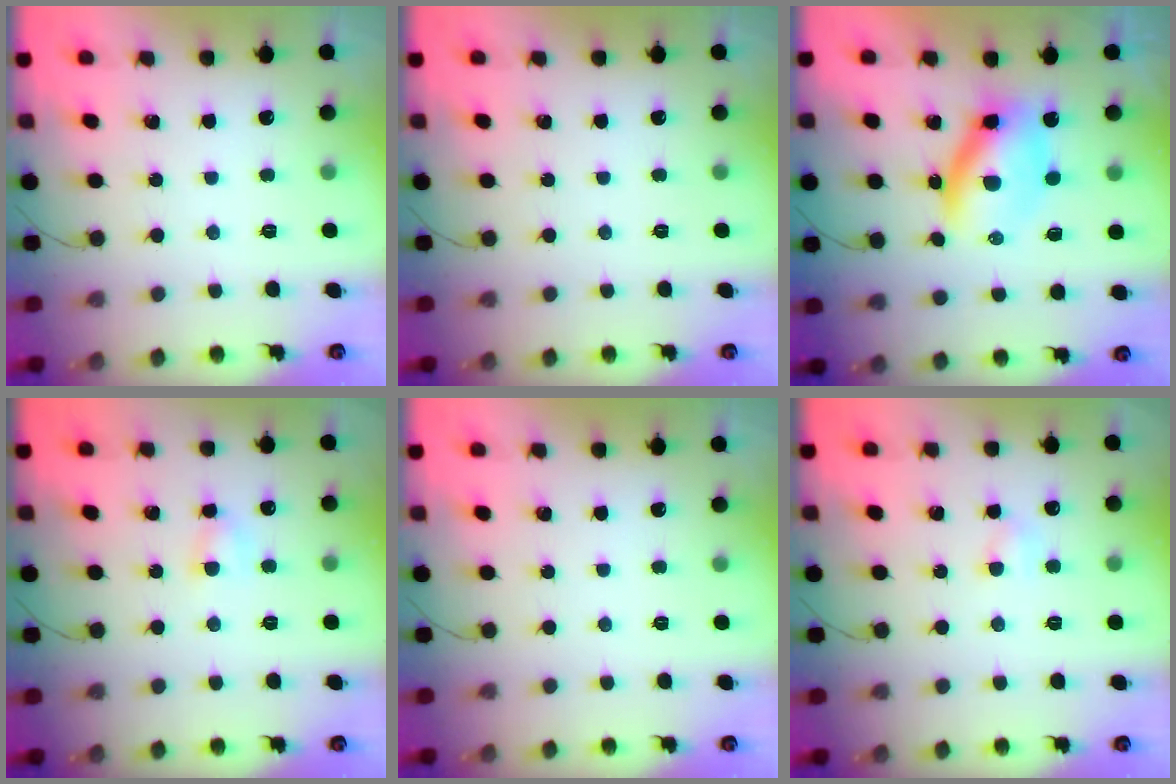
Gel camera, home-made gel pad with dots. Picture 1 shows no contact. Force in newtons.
{"total": 0.0}
{"total": 7.6, "press": 7.4, "slide": 1.6}
{"total": 3.9, "press": 3.8, "slide": 0.9}
{"total": 0.0}
{"total": 3.5, "press": 3.4, "slide": 1.1}